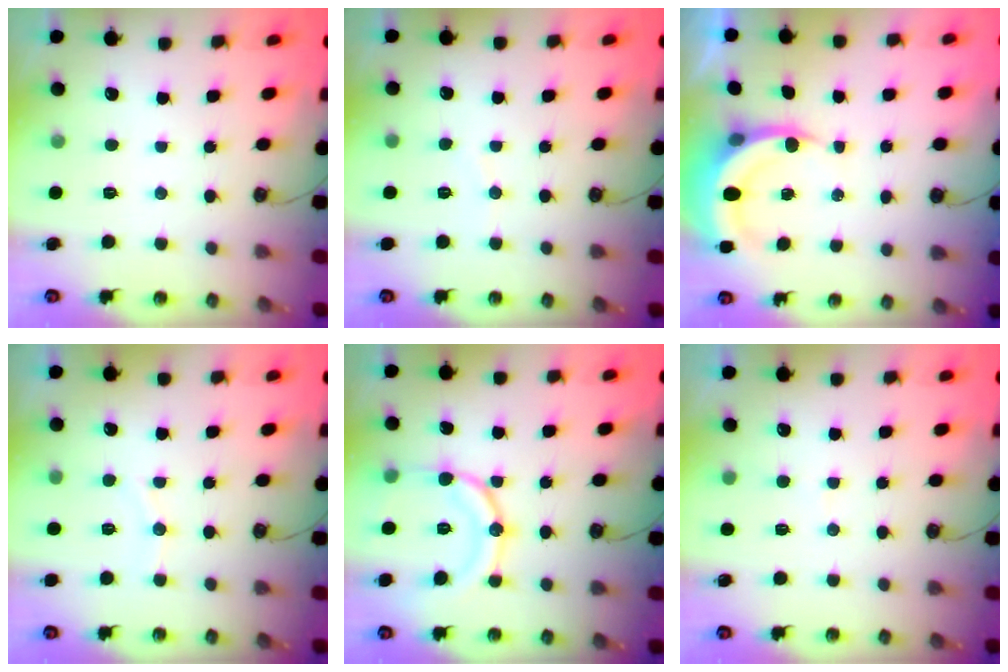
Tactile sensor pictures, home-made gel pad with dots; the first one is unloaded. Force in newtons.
{"total": 2.0, "press": 2.0, "slide": 0.2}
{"total": 5.6, "press": 5.5, "slide": 0.6}
{"total": 4.6, "press": 4.4, "slide": 1.2}
{"total": 14.3, "press": 14.2, "slide": 1.0}
{"total": 3.7, "press": 3.7, "slide": 0.4}